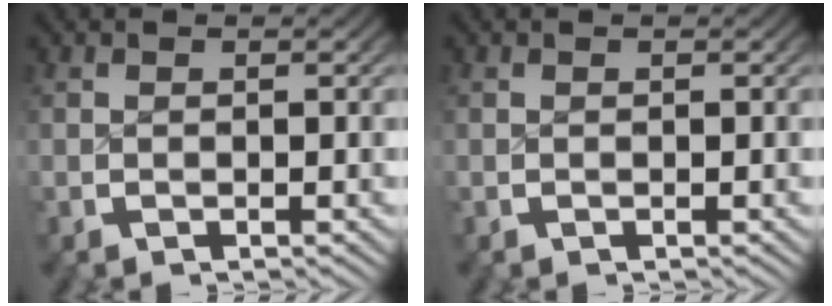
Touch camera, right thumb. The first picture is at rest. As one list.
[{"total": 0.0}]